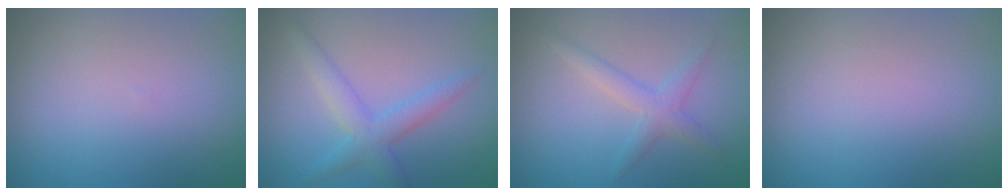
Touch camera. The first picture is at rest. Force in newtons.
{"total": 3.0, "press": 3.0, "slide": 0.1}
{"total": 2.1, "press": 2.1, "slide": 0.1}
{"total": 0.0}